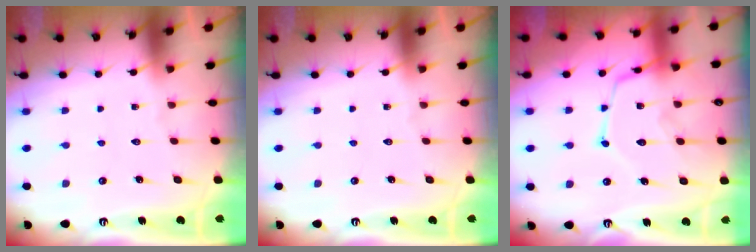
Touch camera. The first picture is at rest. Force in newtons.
{"total": 0.0}
{"total": 13.7, "press": 13.6, "slide": 1.0}